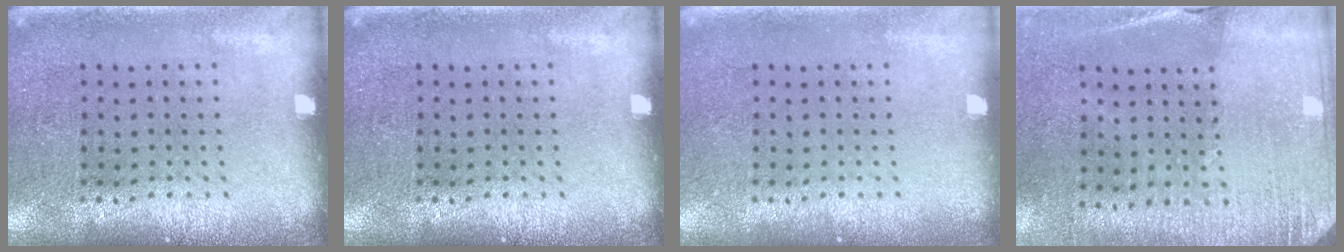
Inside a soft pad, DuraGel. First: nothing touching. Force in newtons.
{"total": 0.0}
{"total": 0.0}
{"total": 2.6, "press": 2.5, "slide": 0.8}